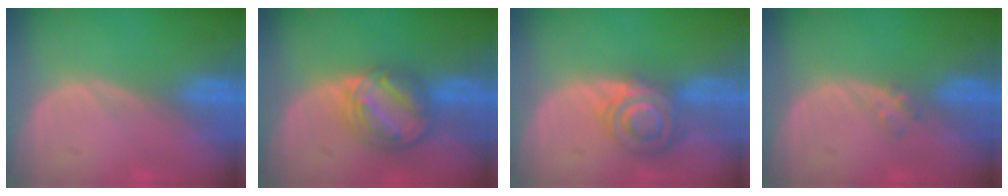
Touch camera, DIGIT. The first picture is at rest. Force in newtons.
{"total": 8.2, "press": 6.9, "slide": 4.4}
{"total": 7.2, "press": 6.0, "slide": 3.9}
{"total": 1.2, "press": 1.2, "slide": 0.2}